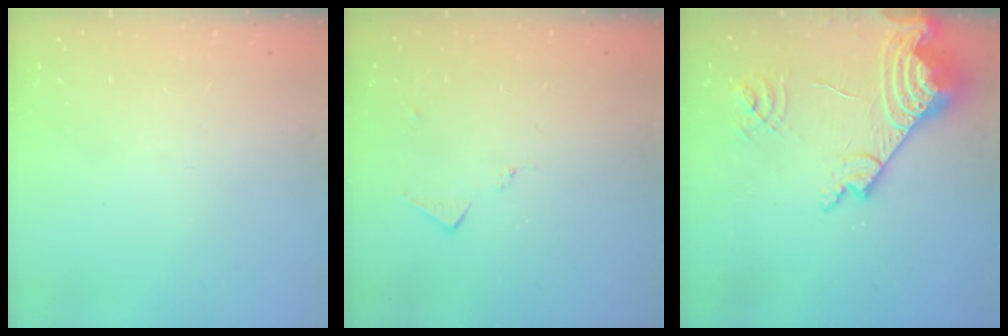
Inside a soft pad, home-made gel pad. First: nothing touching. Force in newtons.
{"total": 6.1, "press": 6.1, "slide": 0.9}
{"total": 19.4, "press": 19.2, "slide": 2.3}